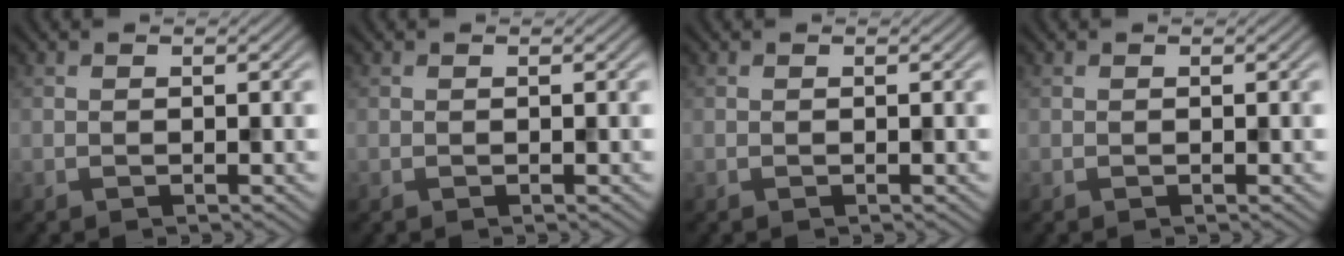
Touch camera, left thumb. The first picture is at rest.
{"total": 0.0}
{"total": 0.0}
{"total": 0.0}